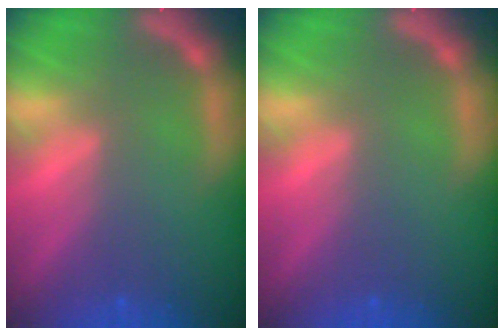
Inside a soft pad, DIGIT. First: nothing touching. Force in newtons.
{"total": 0.0}